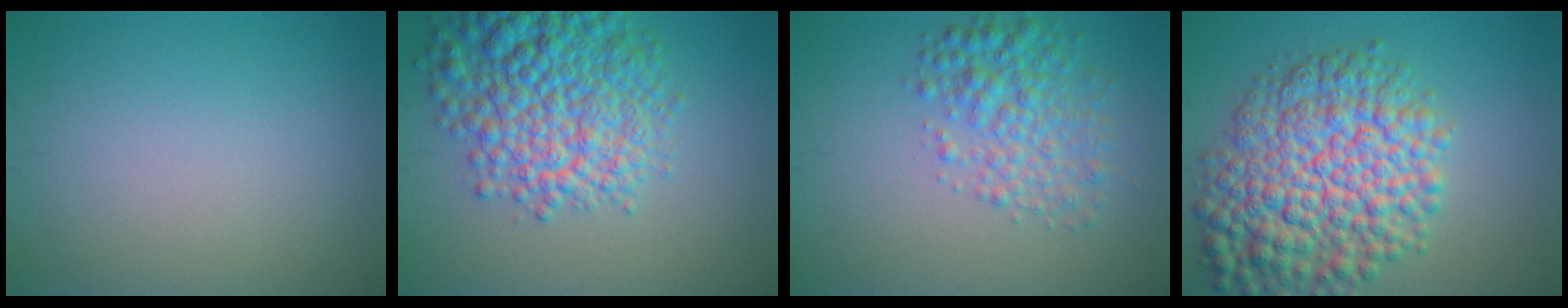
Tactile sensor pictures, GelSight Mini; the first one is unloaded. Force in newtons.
{"total": 9.2, "press": 9.2, "slide": 0.5}
{"total": 4.2, "press": 4.2, "slide": 0.1}
{"total": 10.7, "press": 10.7, "slide": 0.3}